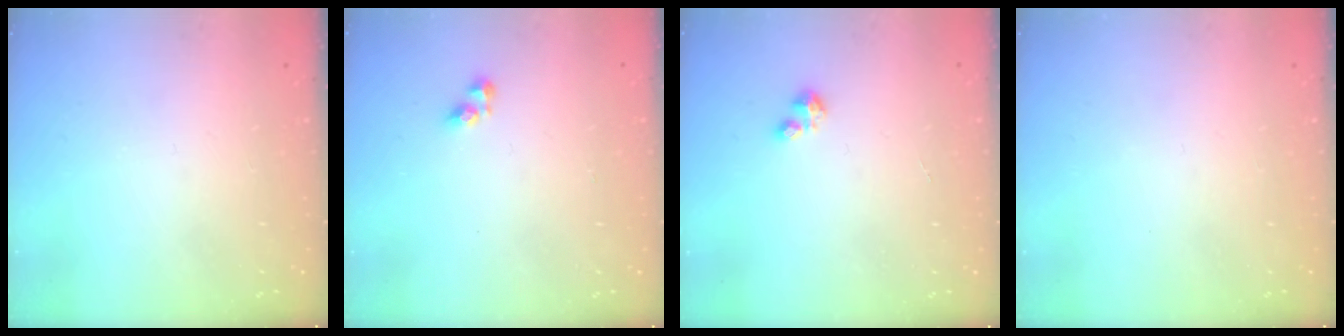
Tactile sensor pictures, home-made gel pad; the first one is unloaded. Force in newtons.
{"total": 4.7, "press": 4.6, "slide": 0.5}
{"total": 1.7, "press": 1.6, "slide": 0.3}
{"total": 0.0}